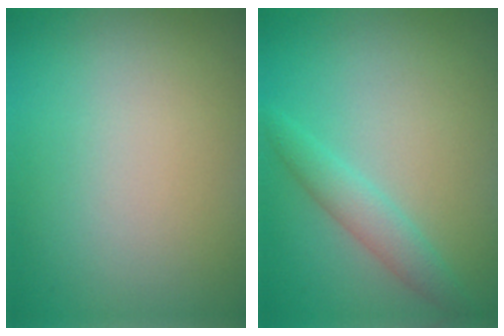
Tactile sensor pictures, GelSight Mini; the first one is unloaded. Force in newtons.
{"total": 2.2, "press": 2.2, "slide": 0.1}